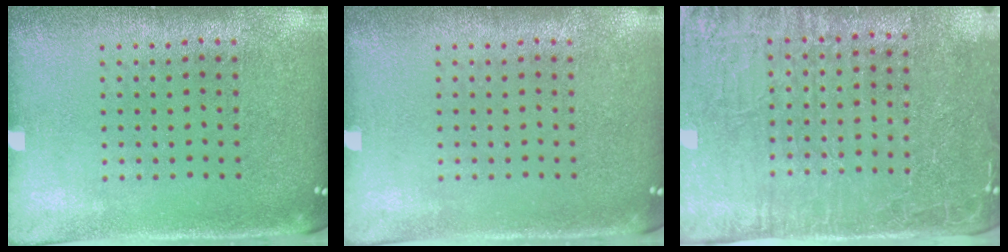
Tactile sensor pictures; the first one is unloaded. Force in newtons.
{"total": 0.0}
{"total": 4.2, "press": 3.9, "slide": 1.6}